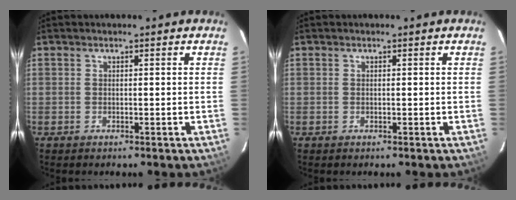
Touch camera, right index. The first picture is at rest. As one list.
[{"total": 0.0}]